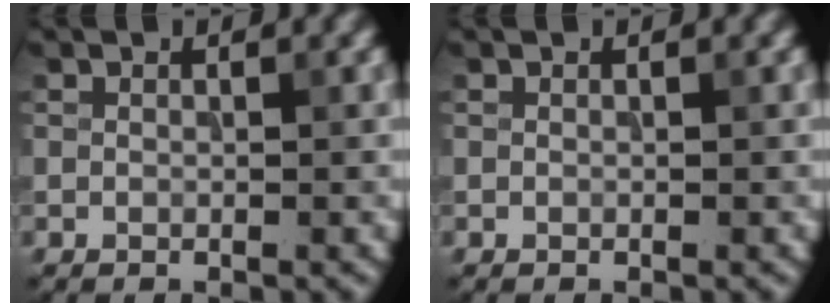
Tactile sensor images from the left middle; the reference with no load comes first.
{"total": 0.0}